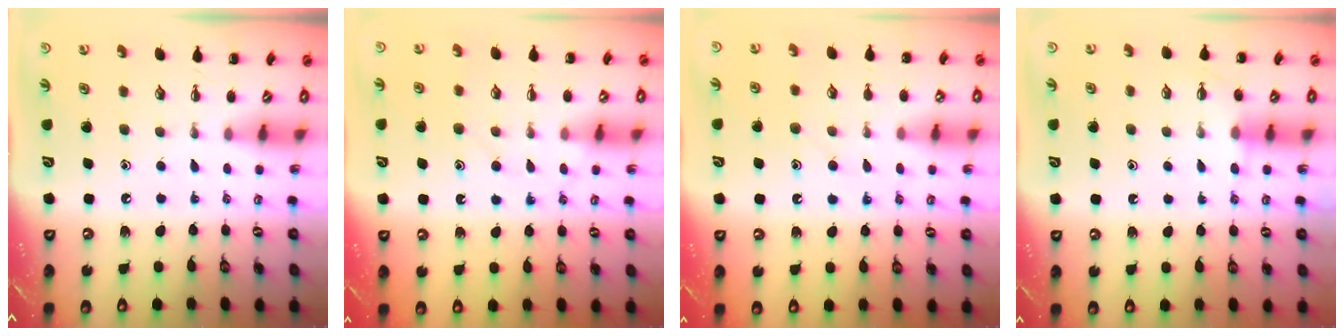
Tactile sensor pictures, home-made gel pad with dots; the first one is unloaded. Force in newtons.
{"total": 11.1, "press": 11.1, "slide": 0.8}
{"total": 9.3, "press": 9.3, "slide": 1.0}
{"total": 7.9, "press": 7.8, "slide": 1.5}